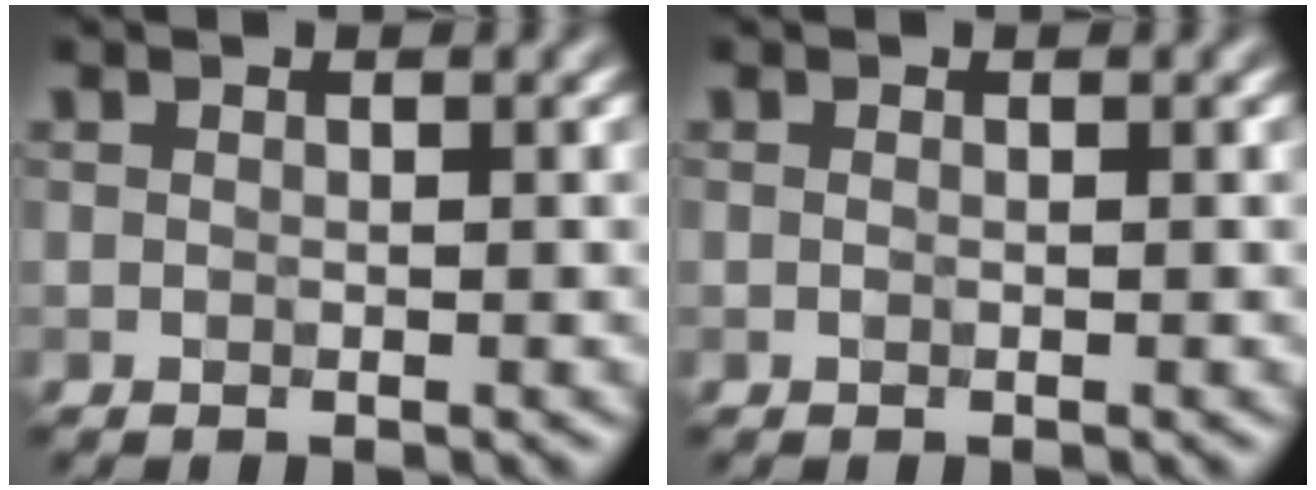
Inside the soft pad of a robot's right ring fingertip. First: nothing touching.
{"total": 0.0}